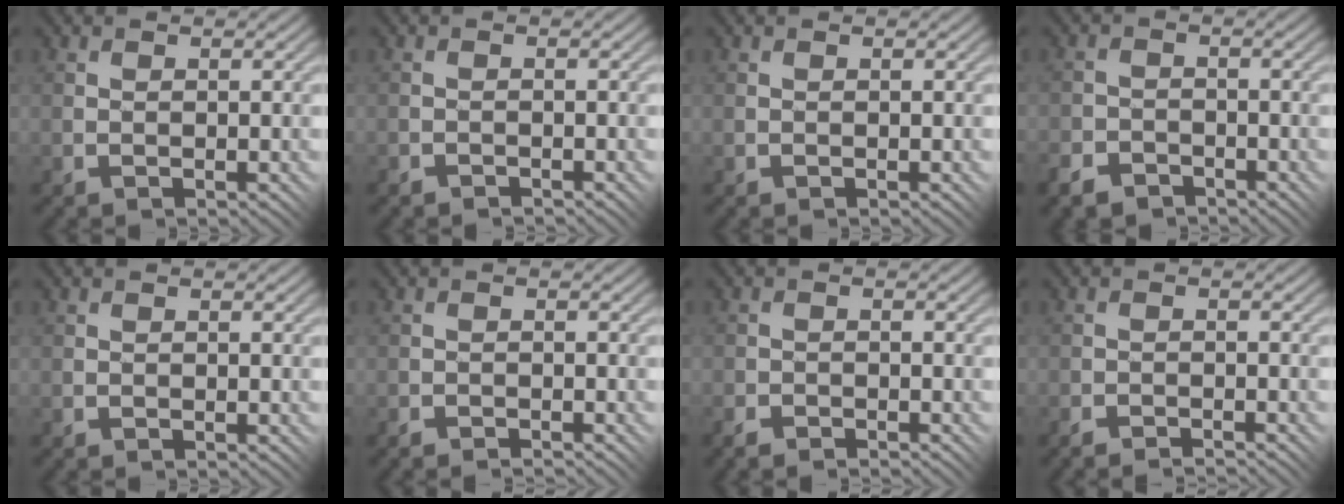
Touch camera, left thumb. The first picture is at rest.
{"total": 1.0, "force": [-0.9, -0.1, -0.4], "torque": [0.013, 0.002, -0.022]}
{"total": 0.0}
{"total": 3.8, "force": [-3.1, 2.1, 0.8], "torque": [-0.016, 0.000, -0.064]}
{"total": 0.0}
{"total": 1.3, "force": [-1.2, -0.4, -0.4], "torque": [0.010, 0.007, -0.030]}
{"total": 2.0, "force": [-1.9, 0.5, 0.2], "torque": [-0.002, 0.002, -0.047]}
{"total": 2.0, "force": [-1.9, -0.4, -0.3], "torque": [0.007, 0.008, -0.044]}